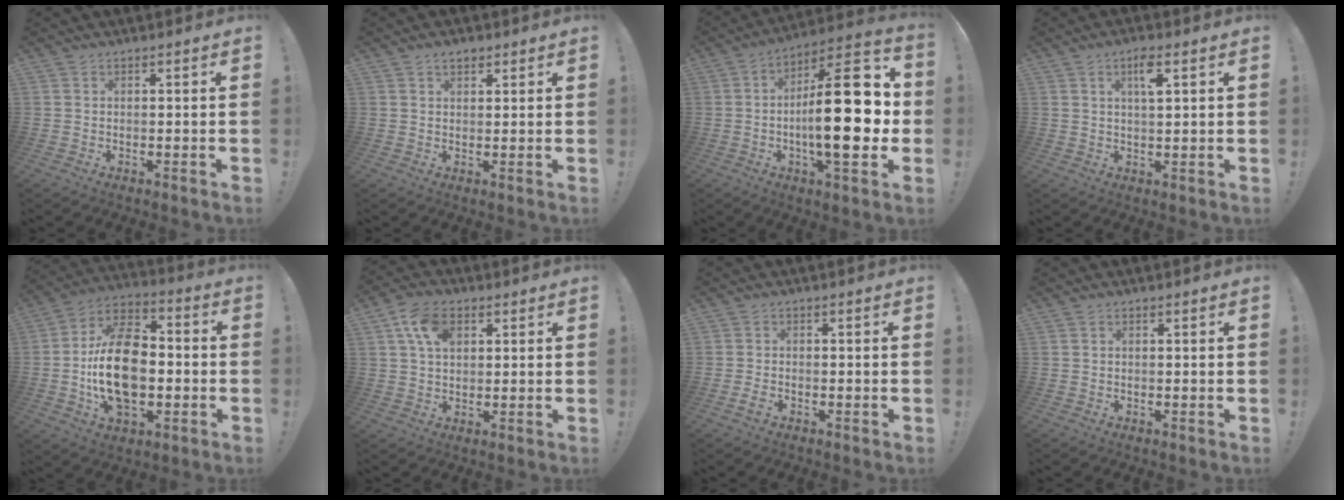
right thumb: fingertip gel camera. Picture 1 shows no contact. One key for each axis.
{"total": 2.6, "fx": 1.7, "fy": 1.5, "fz": 1.3, "tx": -0.013, "ty": -0.006, "tz": 0.030}
{"total": 25.0, "fx": -2.0, "fy": 8.5, "fz": 23.5, "tx": -0.372, "ty": 0.006, "tz": -0.032}
{"total": 5.0, "fx": 2.4, "fy": 1.0, "fz": 4.2, "tx": -0.064, "ty": -0.004, "tz": 0.035}
{"total": 20.8, "fx": -2.5, "fy": 13.2, "fz": 15.9, "tx": -0.283, "ty": 0.012, "tz": -0.041}
{"total": 9.6, "fx": 3.7, "fy": 6.1, "fz": 6.4, "tx": -0.106, "ty": 0.002, "tz": 0.071}
{"total": 2.3, "fx": -1.6, "fy": 1.0, "fz": 1.4, "tx": -0.026, "ty": 0.005, "tz": -0.029}
{"total": 0.0}